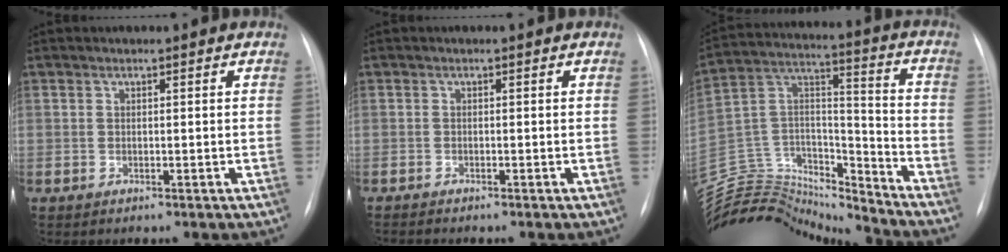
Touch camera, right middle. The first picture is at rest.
{"total": 1.4, "force": [-1.3, -0.1, 0.6], "torque": [-0.005, -0.002, -0.016]}
{"total": 20.5, "force": [-20.1, 3.0, 2.9], "torque": [-0.057, 0.061, -0.337]}